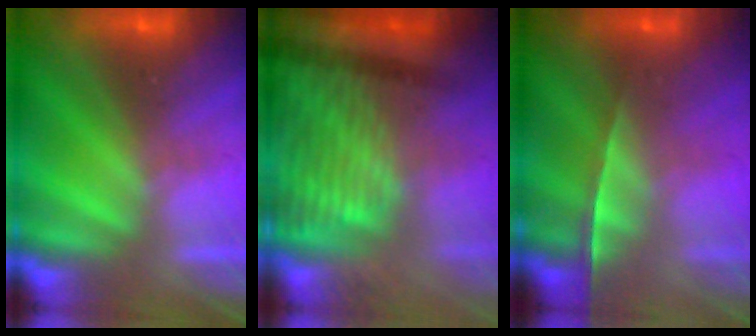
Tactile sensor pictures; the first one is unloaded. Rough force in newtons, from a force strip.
{"total": 3.6}
{"total": 1.6}